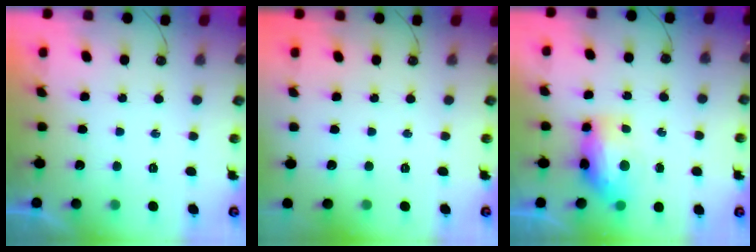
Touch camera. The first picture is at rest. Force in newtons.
{"total": 0.0}
{"total": 8.8, "press": 8.8, "slide": 1.0}